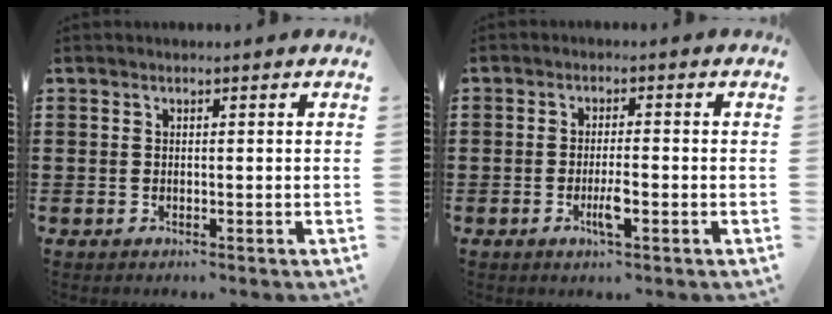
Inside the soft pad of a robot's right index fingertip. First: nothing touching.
{"total": 3.6, "force": [-1.4, 0.6, 3.2], "torque": [-0.062, -0.003, -0.026]}